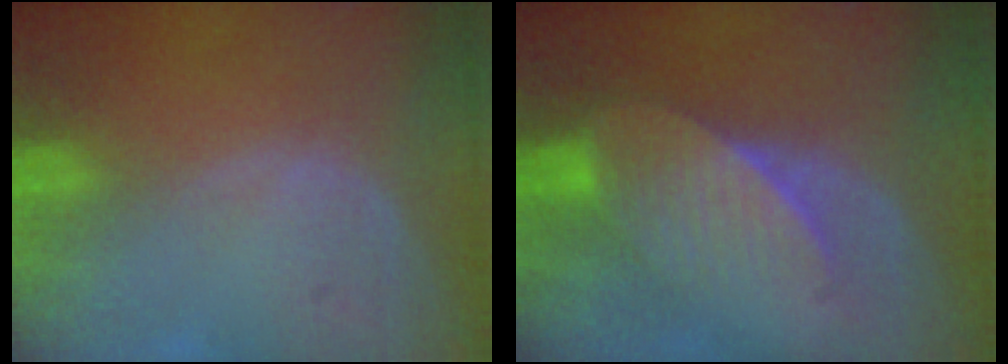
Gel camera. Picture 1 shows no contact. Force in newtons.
{"total": 7.4, "press": 6.9, "slide": 2.6}